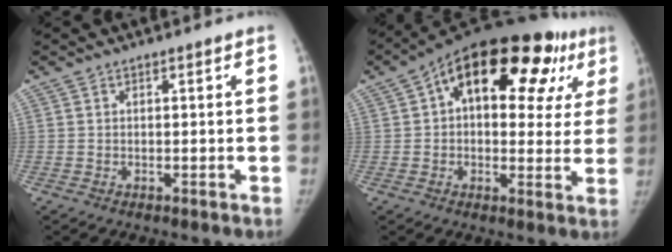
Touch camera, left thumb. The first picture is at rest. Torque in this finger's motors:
{"motor_torque": [-0.53, 1.55, 1.39, -1.38, 0.09]}